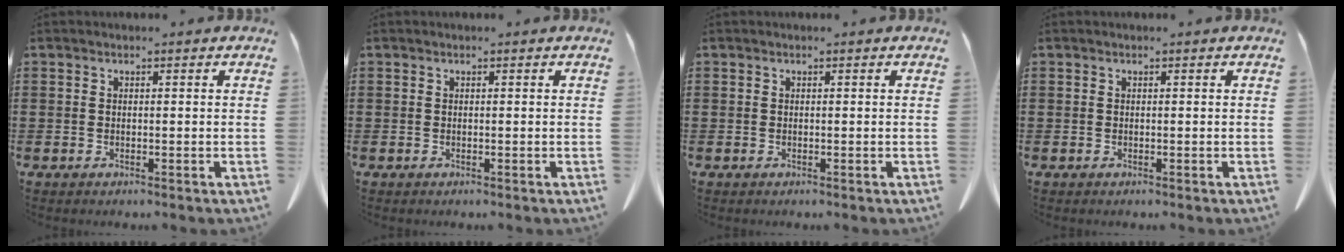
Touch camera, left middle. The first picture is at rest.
{"total": 0.0}
{"total": 0.0}
{"total": 0.0}